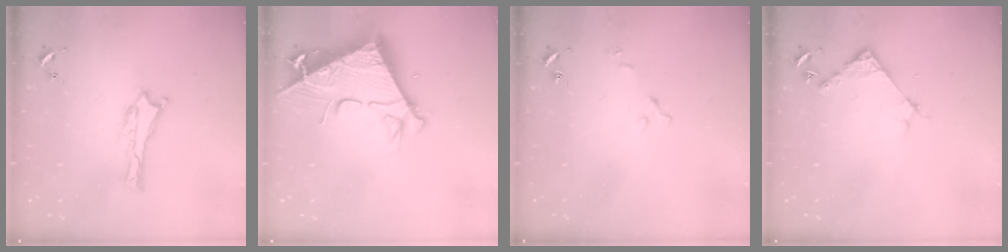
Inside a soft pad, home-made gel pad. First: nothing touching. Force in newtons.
{"total": 9.4, "press": 9.4, "slide": 0.9}
{"total": 2.6, "press": 2.6, "slide": 0.3}
{"total": 3.9, "press": 3.8, "slide": 0.3}